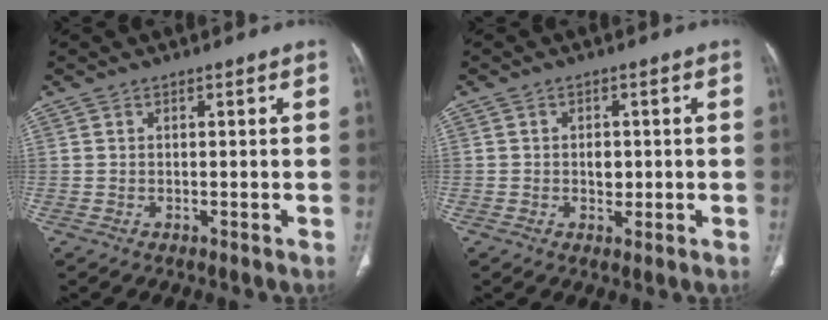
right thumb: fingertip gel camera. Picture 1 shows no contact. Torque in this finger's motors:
{"motor_torque": [3.00, 2.01, 0.58, -0.56, 0.45]}